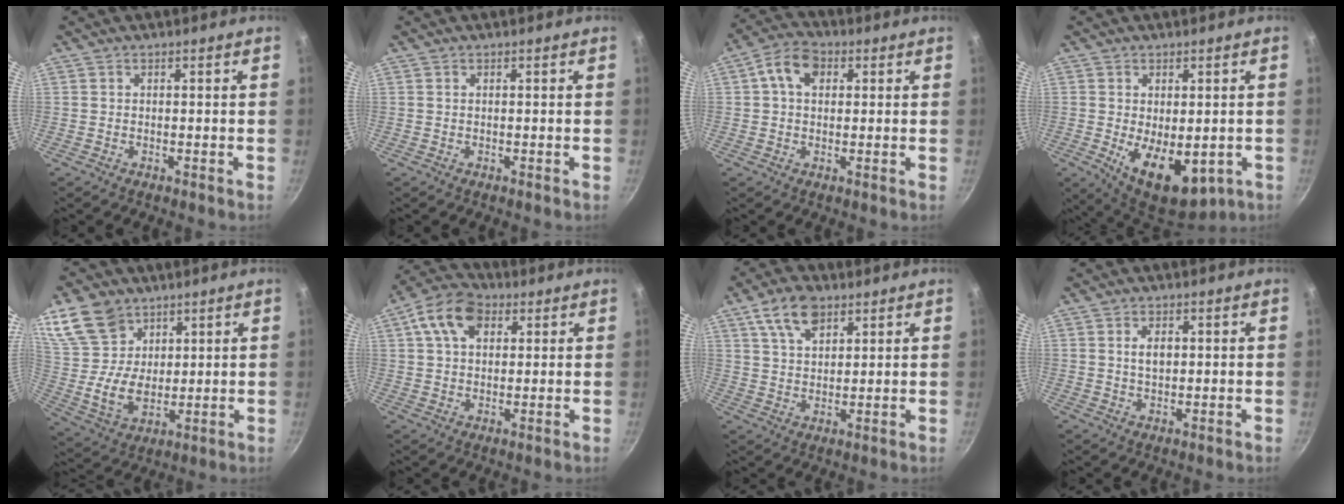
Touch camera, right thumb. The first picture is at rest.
{"total": 0.0}
{"total": 7.3, "force": [1.9, 5.0, 5.0], "torque": [-0.076, 0.015, 0.020]}
{"total": 12.8, "force": [-2.7, 7.2, 10.3], "torque": [-0.129, -0.022, -0.021]}
{"total": 15.6, "force": [8.2, 11.2, 7.0], "torque": [-0.120, -0.030, 0.170]}
{"total": 10.5, "force": [3.9, 7.0, 6.8], "torque": [-0.108, 0.010, 0.053]}
{"total": 8.8, "force": [4.8, 4.8, 5.5], "torque": [-0.085, -0.010, 0.088]}
{"total": 3.1, "force": [0.6, 1.9, 2.4], "torque": [-0.031, 0.000, 0.012]}